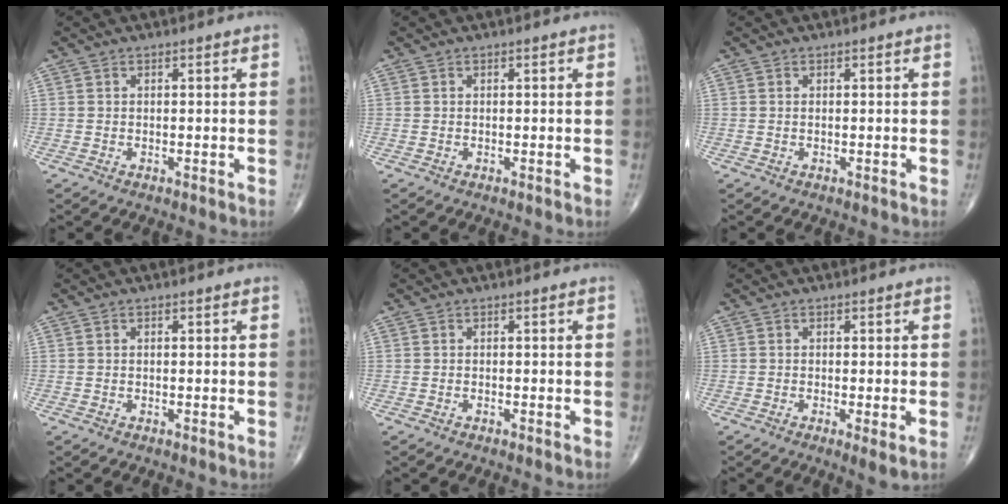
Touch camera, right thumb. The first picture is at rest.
{"total": 0.0}
{"total": 0.0}
{"total": 0.0}
{"total": 0.0}
{"total": 2.5, "force": [-0.6, 0.4, 2.4], "torque": [-0.049, -0.011, -0.013]}